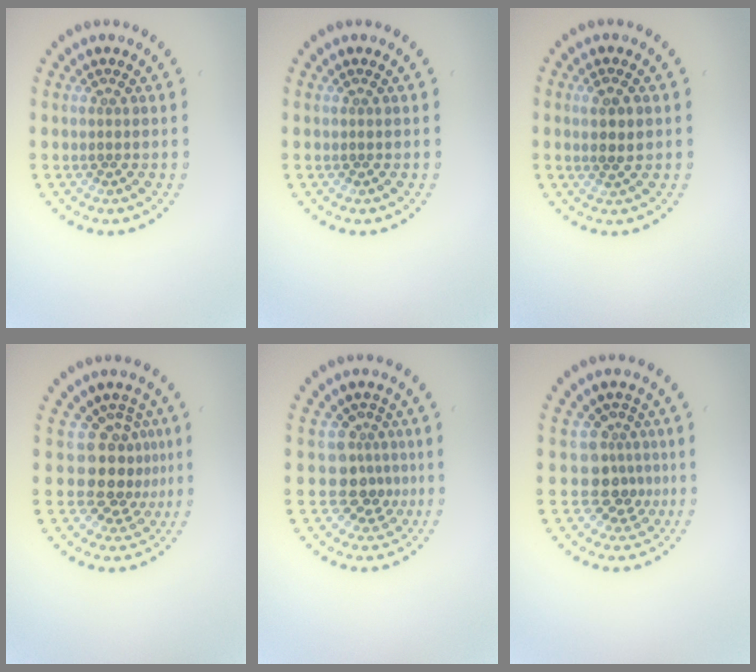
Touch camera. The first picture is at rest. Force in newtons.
{"total": 0.0}
{"total": 1.9, "press": 1.7, "slide": 0.7}
{"total": 3.9, "press": 2.7, "slide": 2.9}
{"total": 3.2, "press": 2.4, "slide": 2.0}
{"total": 3.2, "press": 2.4, "slide": 2.2}